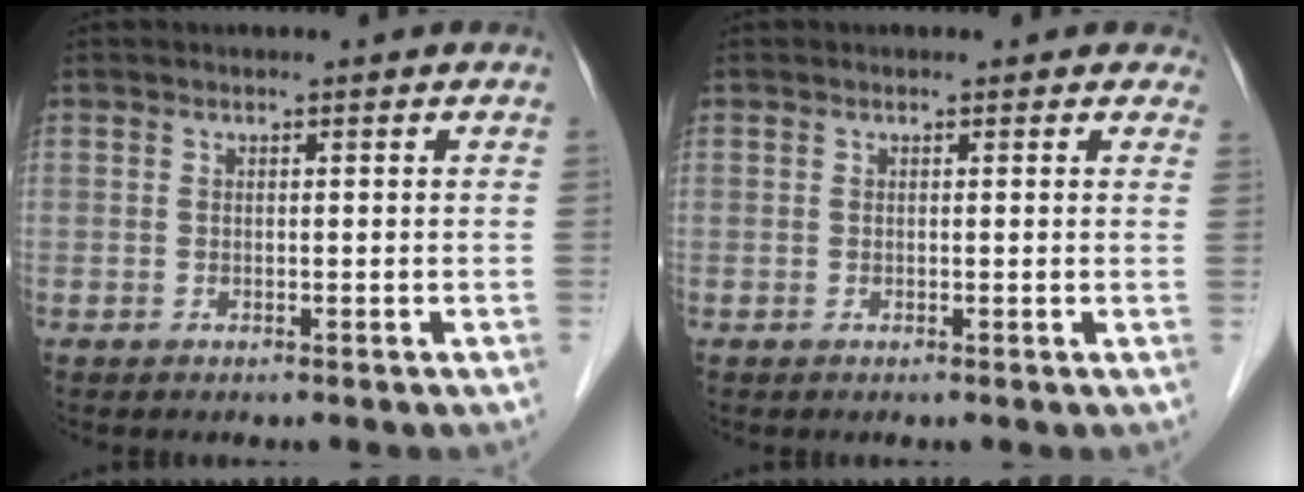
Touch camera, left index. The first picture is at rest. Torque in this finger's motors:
{"motor_torque": [0.58, -0.87, 0.02, 0.00]}